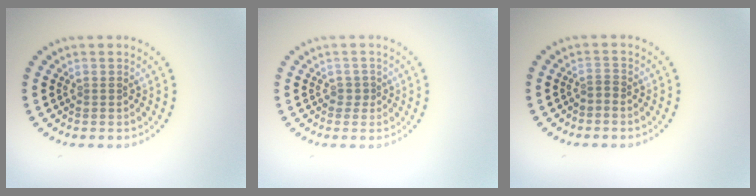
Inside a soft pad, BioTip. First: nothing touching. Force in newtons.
{"total": 0.7, "press": 0.4, "slide": 0.6}
{"total": 0.7, "press": 0.3, "slide": 0.6}